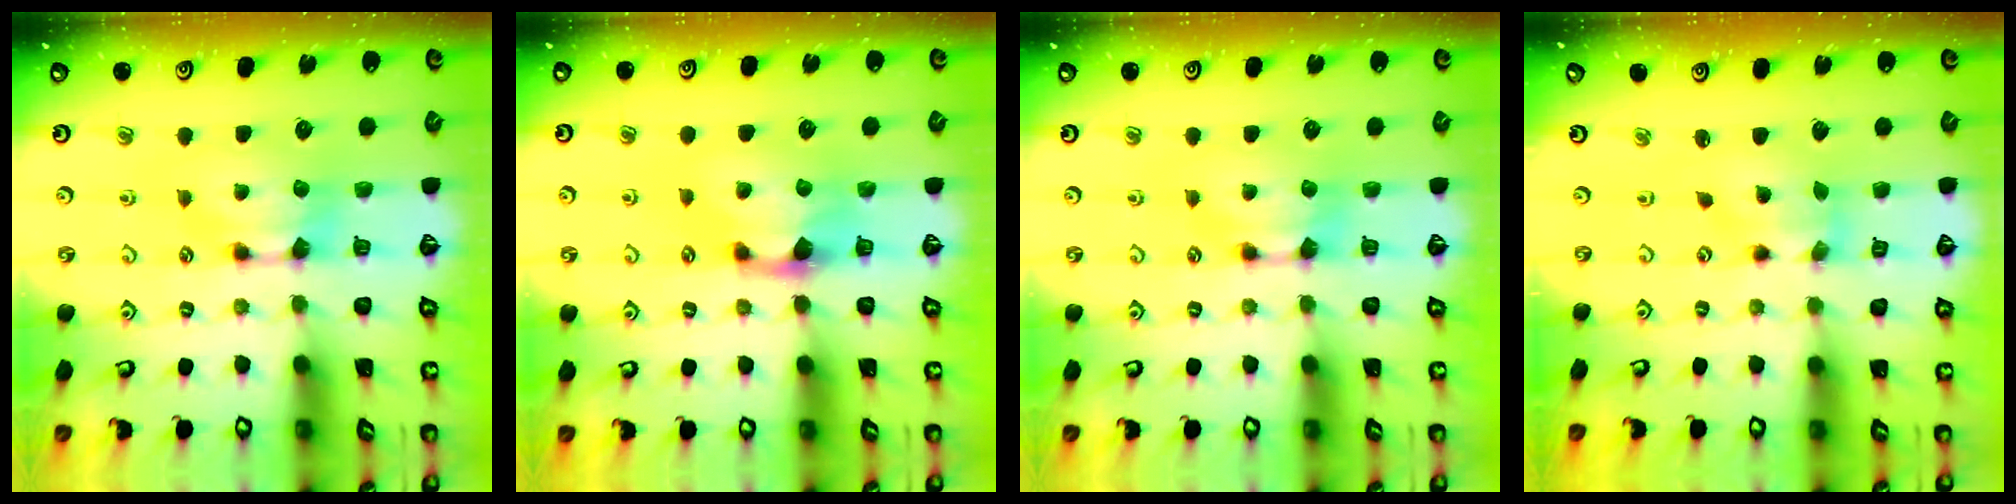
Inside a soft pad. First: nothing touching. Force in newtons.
{"total": 1.4, "press": 0.9, "slide": 1.0}
{"total": 0.0}
{"total": 2.5, "press": 2.1, "slide": 1.5}